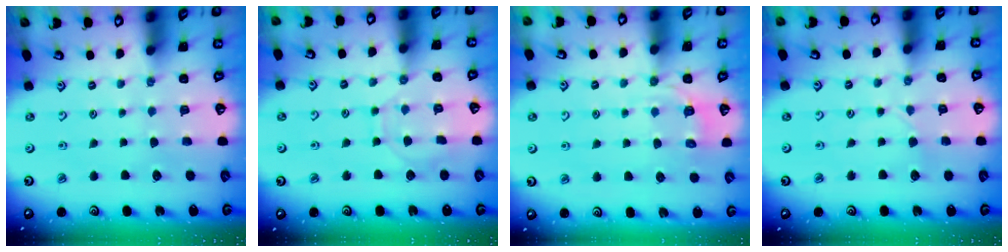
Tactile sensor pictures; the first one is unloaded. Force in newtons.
{"total": 7.9, "press": 7.8, "slide": 1.0}
{"total": 5.6, "press": 5.3, "slide": 2.0}
{"total": 2.2, "press": 2.2, "slide": 0.3}